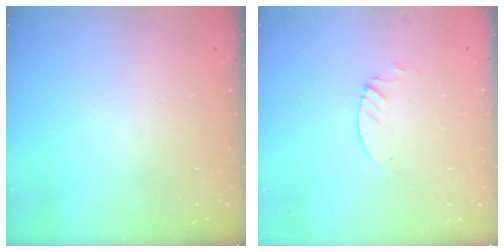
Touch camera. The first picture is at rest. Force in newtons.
{"total": 2.1, "press": 2.1, "slide": 0.2}